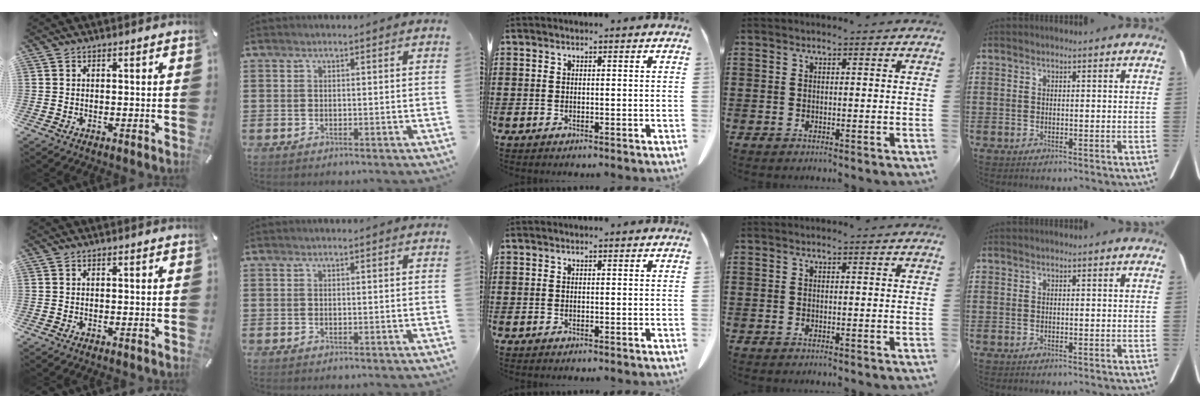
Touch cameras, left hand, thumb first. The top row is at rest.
{}